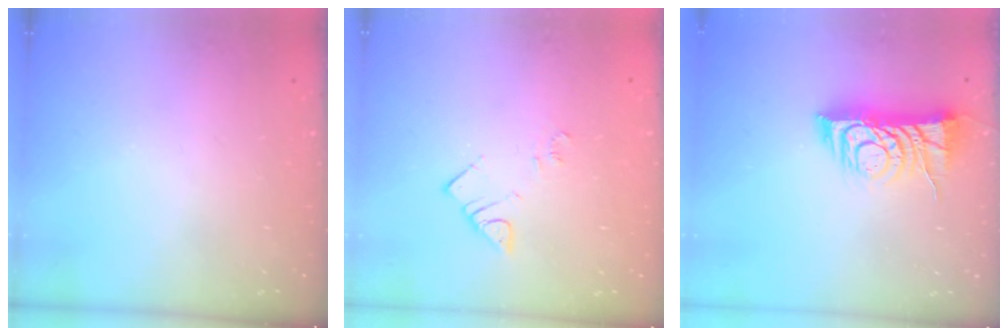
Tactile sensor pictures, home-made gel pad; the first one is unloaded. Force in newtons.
{"total": 4.9, "press": 4.8, "slide": 0.7}
{"total": 9.2, "press": 9.2, "slide": 0.7}